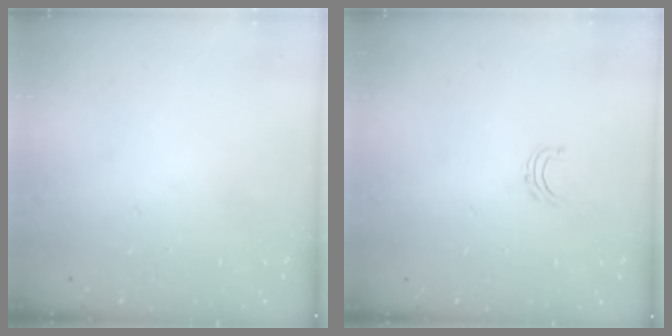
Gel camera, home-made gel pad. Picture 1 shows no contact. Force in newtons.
{"total": 4.0, "press": 4.0, "slide": 0.3}